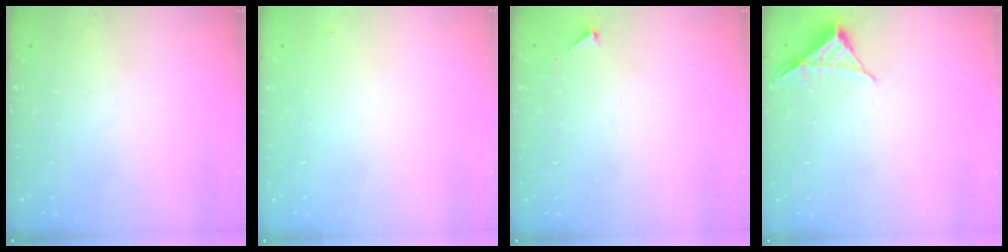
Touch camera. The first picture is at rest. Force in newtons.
{"total": 2.5, "press": 2.5, "slide": 0.4}
{"total": 2.5, "press": 2.5, "slide": 0.3}
{"total": 3.9, "press": 3.8, "slide": 0.5}